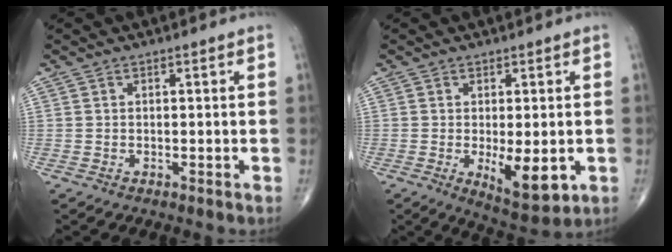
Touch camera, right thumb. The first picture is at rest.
{"total": 8.7, "force": [-1.8, 3.4, 7.9], "torque": [-0.108, -0.022, -0.018]}